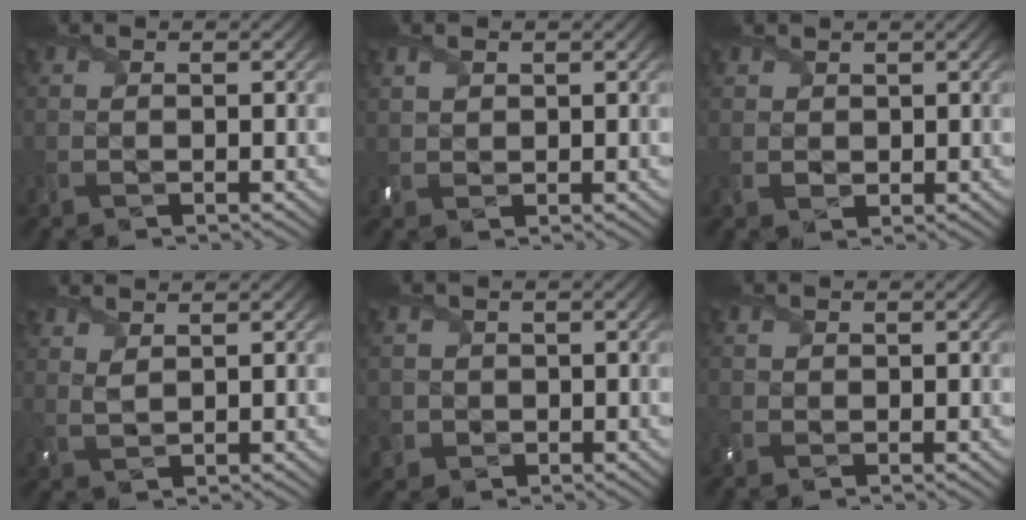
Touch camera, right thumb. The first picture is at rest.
{"total": 1.8, "force": [1.0, 1.2, 0.8], "torque": [-0.025, 0.001, 0.023]}
{"total": 1.8, "force": [1.1, 1.3, 0.5], "torque": [-0.019, 0.001, 0.021]}
{"total": 2.0, "force": [1.7, 0.4, 1.0], "torque": [-0.030, 0.000, 0.040]}
{"total": 2.9, "force": [-0.1, 2.9, 0.3], "torque": [-0.015, -0.006, -0.005]}
{"total": 1.1, "force": [0.0, 1.1, 0.2], "torque": [-0.007, -0.001, -0.005]}